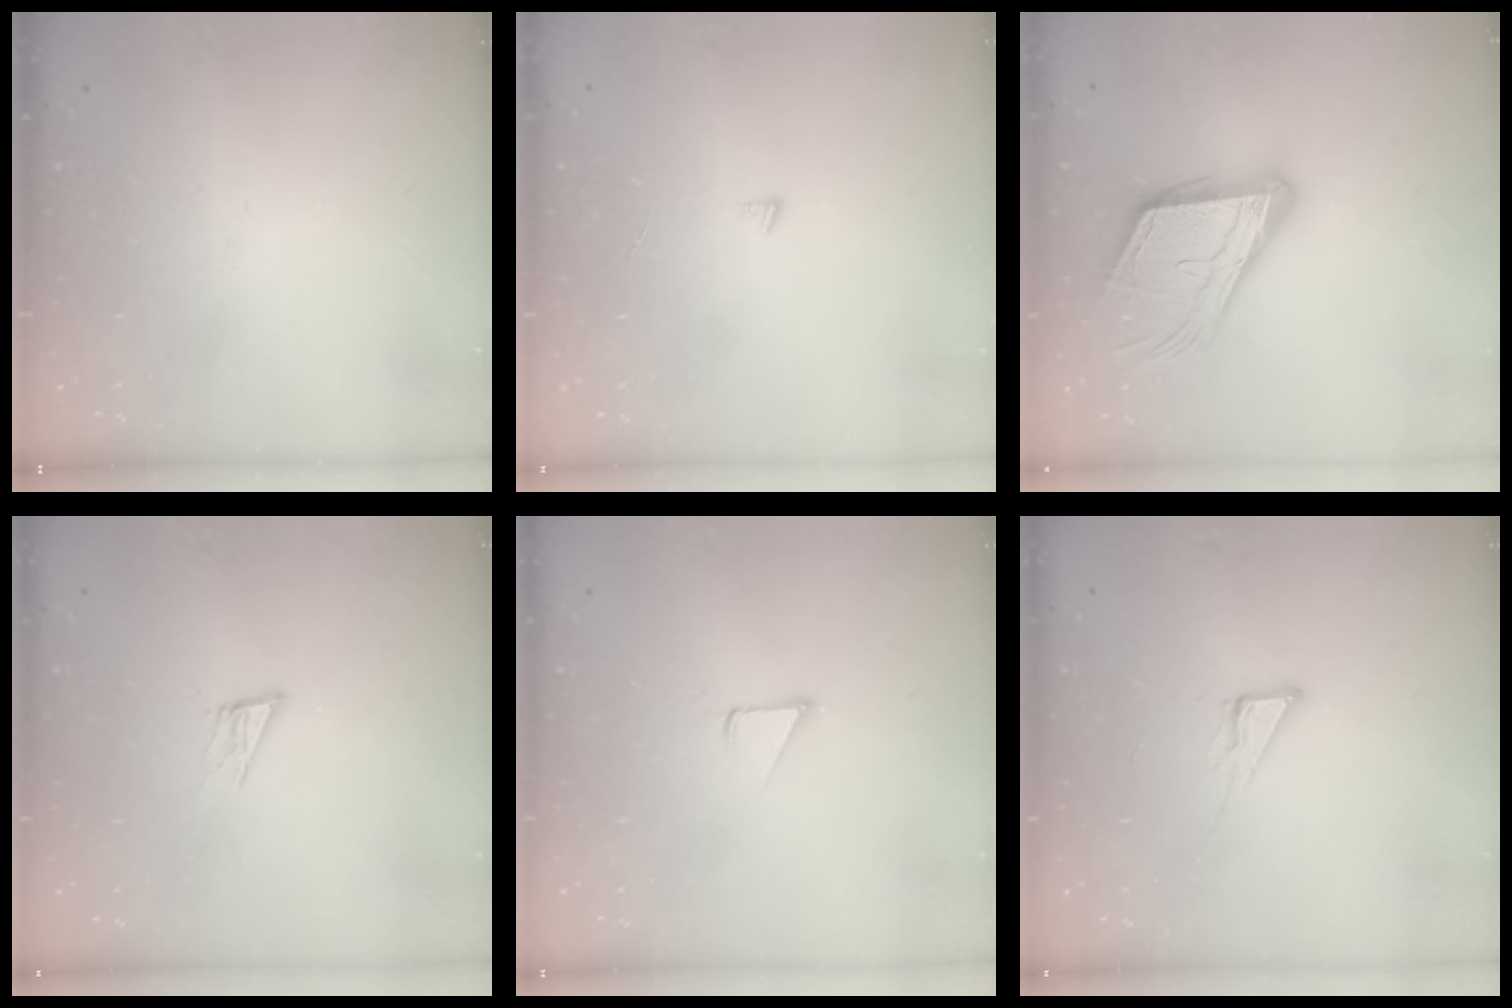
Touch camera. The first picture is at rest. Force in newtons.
{"total": 4.1, "press": 4.1, "slide": 0.4}
{"total": 18.7, "press": 18.4, "slide": 3.0}
{"total": 6.4, "press": 6.4, "slide": 1.0}
{"total": 3.2, "press": 3.2, "slide": 0.1}
{"total": 6.1, "press": 6.1, "slide": 0.4}